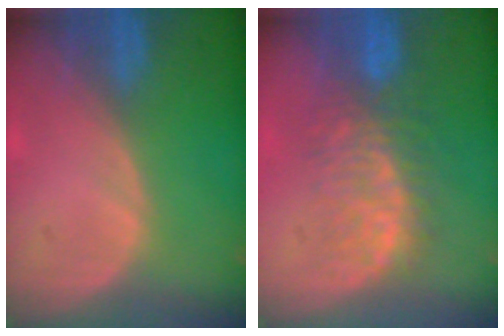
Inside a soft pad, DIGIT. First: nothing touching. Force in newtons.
{"total": 8.3, "press": 7.9, "slide": 2.5}